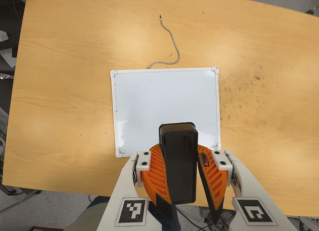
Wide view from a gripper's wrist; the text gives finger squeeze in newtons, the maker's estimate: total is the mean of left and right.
{"total": 11.2, "left": 10.9, "right": 11.6}